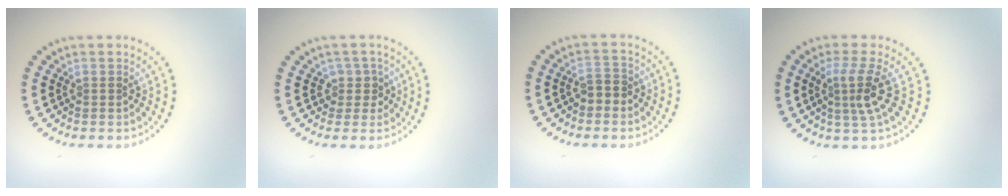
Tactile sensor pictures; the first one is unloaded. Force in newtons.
{"total": 1.9, "press": 1.4, "slide": 1.2}
{"total": 1.8, "press": 1.7, "slide": 0.6}
{"total": 3.3, "press": 2.3, "slide": 2.3}